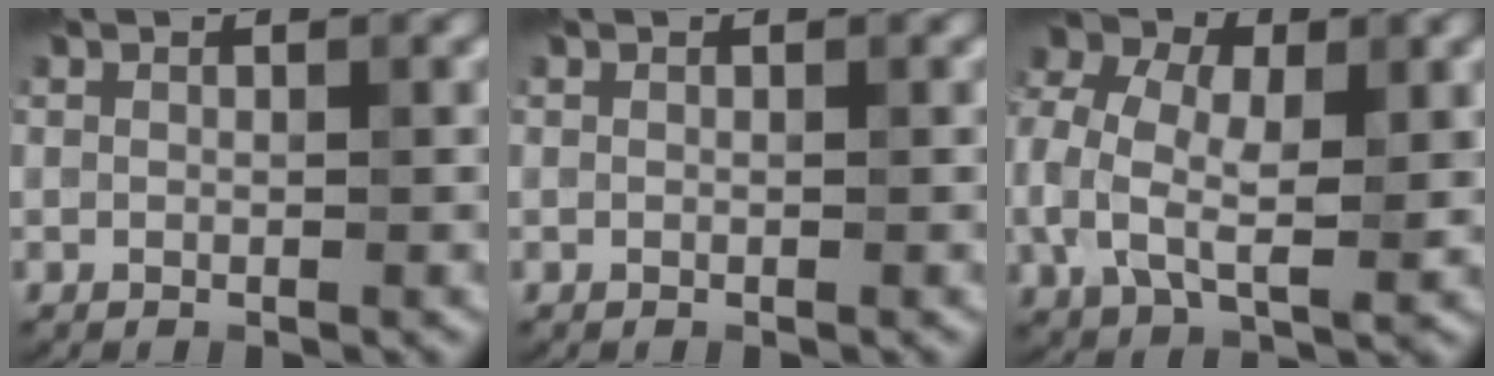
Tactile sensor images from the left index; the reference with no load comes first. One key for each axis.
{"total": 0.0}
{"total": 8.1, "fx": 0.5, "fy": 5.5, "fz": 5.9, "tx": -0.147, "ty": 0.007, "tz": 0.003}